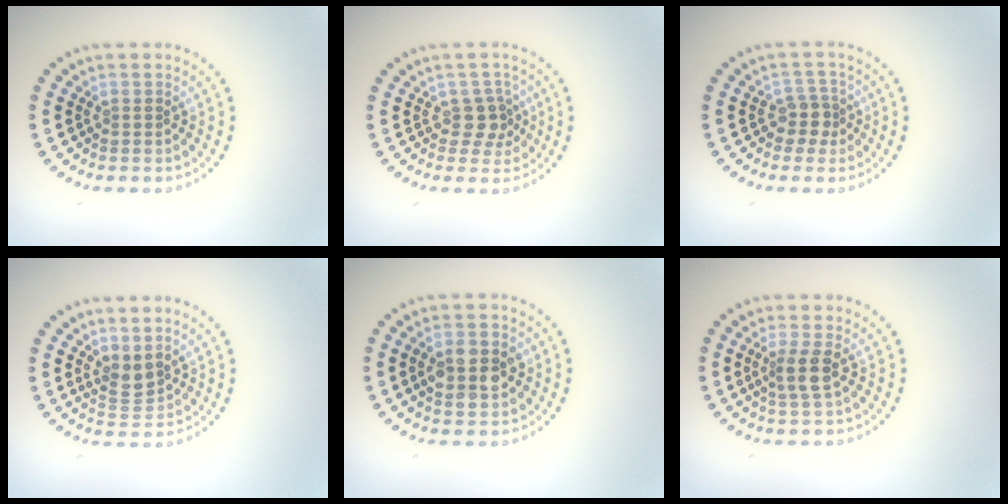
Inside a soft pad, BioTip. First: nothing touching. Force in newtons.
{"total": 2.3, "press": 2.0, "slide": 1.2}
{"total": 2.2, "press": 1.7, "slide": 1.3}
{"total": 2.1, "press": 1.7, "slide": 1.2}
{"total": 4.5, "press": 4.5, "slide": 0.1}
{"total": 2.2, "press": 1.9, "slide": 1.1}